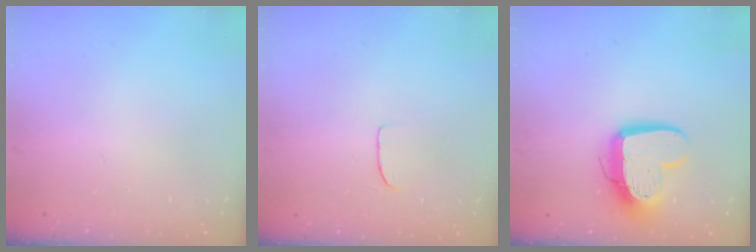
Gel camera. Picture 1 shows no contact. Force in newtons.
{"total": 5.4, "press": 5.4, "slide": 0.4}
{"total": 13.5, "press": 13.5, "slide": 1.1}